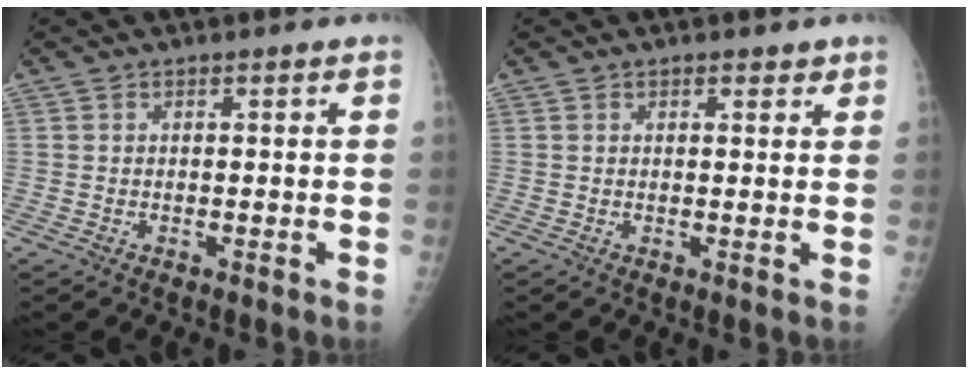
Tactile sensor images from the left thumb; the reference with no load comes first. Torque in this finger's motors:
{"motor_torque": [-0.44, 0.09, -0.20, 0.24, -0.01]}